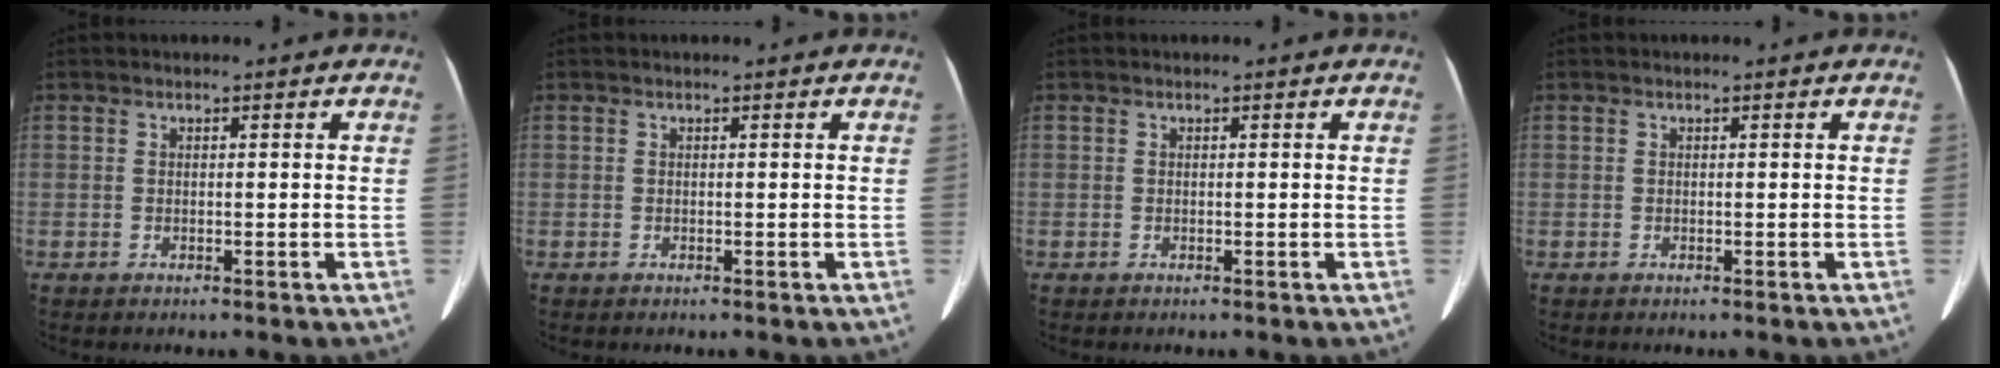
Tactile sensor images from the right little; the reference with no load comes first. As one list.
[{"total": 0.0}, {"total": 0.0}, {"total": 0.0}]